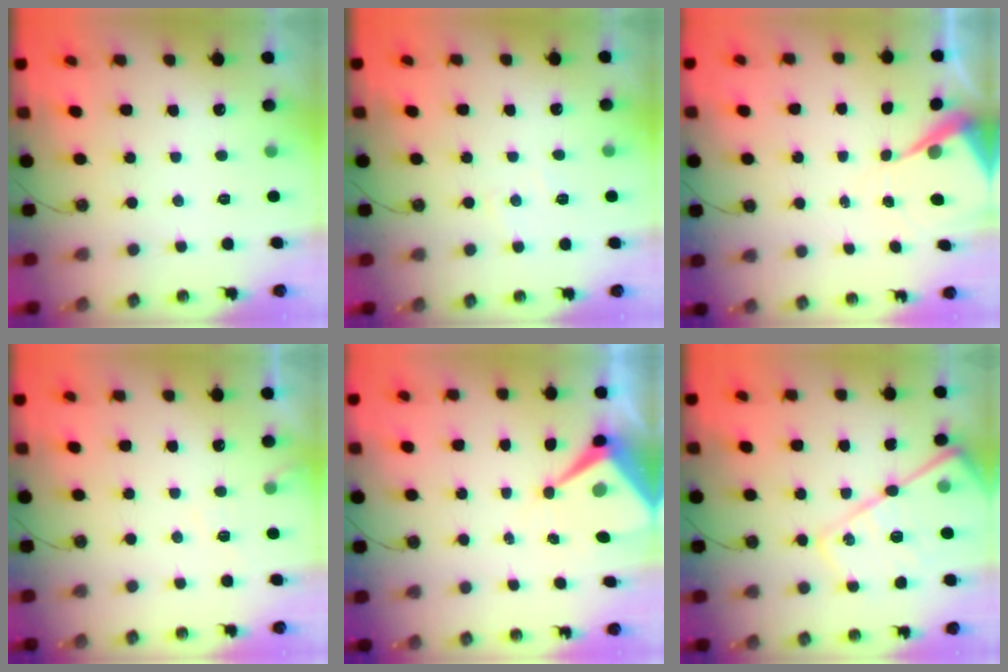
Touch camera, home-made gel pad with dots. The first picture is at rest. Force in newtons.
{"total": 5.2, "press": 5.2, "slide": 0.7}
{"total": 6.9, "press": 6.9, "slide": 0.6}
{"total": 5.9, "press": 5.8, "slide": 0.8}
{"total": 9.5, "press": 9.5, "slide": 1.0}
{"total": 18.7, "press": 18.6, "slide": 1.9}